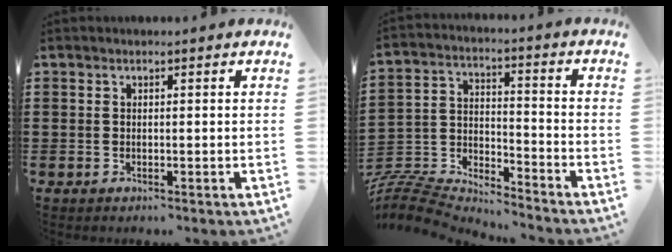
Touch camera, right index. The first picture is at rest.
{"total": 7.8, "force": [-7.6, 1.3, 1.1], "torque": [-0.043, -0.001, -0.158]}